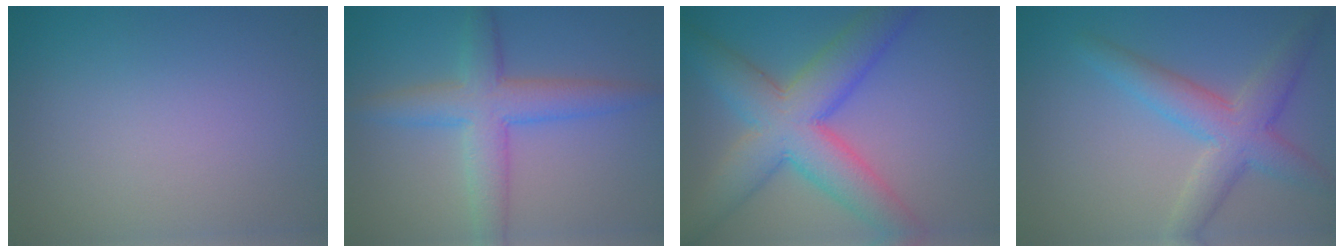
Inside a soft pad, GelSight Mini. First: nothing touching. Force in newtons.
{"total": 5.3, "press": 5.3, "slide": 0.2}
{"total": 9.2, "press": 9.2, "slide": 0.2}
{"total": 5.1, "press": 5.1, "slide": 0.3}